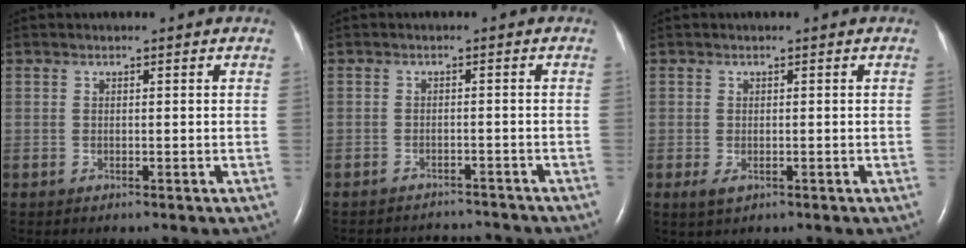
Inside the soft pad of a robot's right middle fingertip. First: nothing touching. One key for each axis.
{"total": 6.4, "fx": -6.3, "fy": 1.1, "fz": 0.1, "tx": -0.004, "ty": 0.005, "tz": -0.080}
{"total": 1.7, "fx": -0.7, "fy": 0.8, "fz": 1.3, "tx": -0.028, "ty": -0.004, "tz": -0.006}